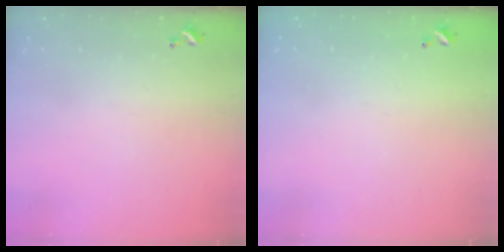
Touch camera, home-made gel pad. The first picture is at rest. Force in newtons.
{"total": 2.9, "press": 2.9, "slide": 0.1}